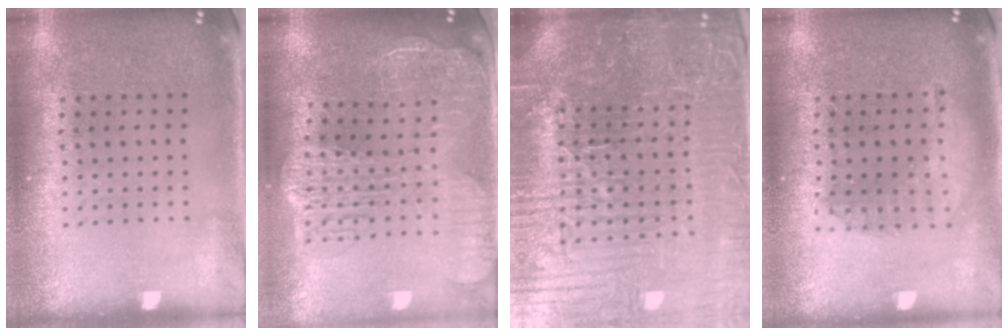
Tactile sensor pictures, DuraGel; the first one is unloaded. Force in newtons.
{"total": 2.9, "press": 2.4, "slide": 1.7}
{"total": 6.8, "press": 6.1, "slide": 3.0}
{"total": 1.4, "press": 1.4, "slide": 0.3}